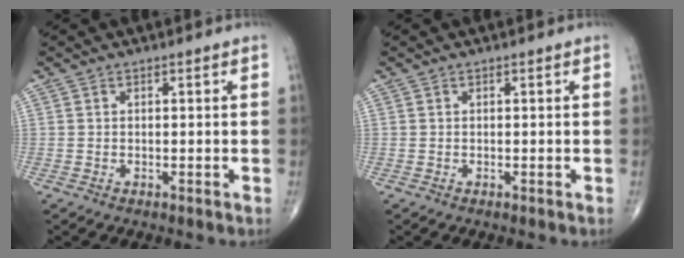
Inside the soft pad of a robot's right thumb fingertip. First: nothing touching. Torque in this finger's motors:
{"motor_torque": [0.02, 0.02, 0.00, 0.00, 0.00]}